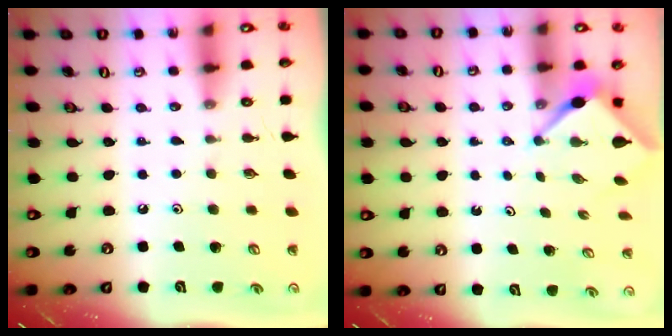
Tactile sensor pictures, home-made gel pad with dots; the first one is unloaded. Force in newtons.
{"total": 2.7, "press": 2.7, "slide": 0.1}